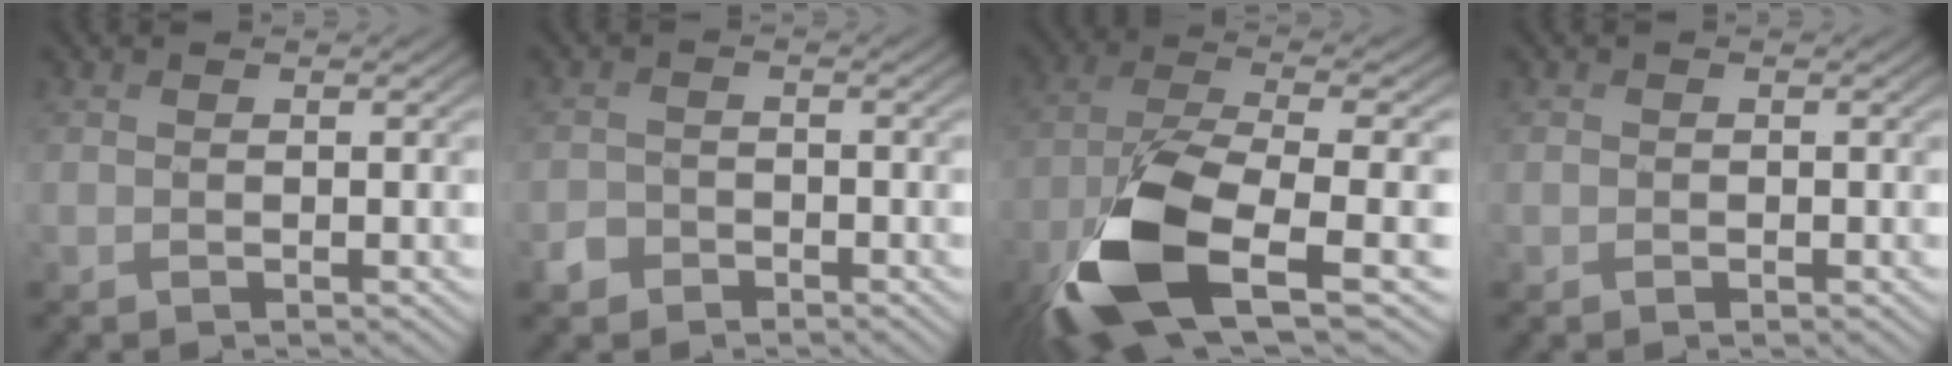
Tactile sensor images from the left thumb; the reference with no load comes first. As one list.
[{"total": 2.3, "force": [-1.6, 1.5, 0.4], "torque": [-0.008, -0.004, -0.038]}, {"total": 14.3, "force": [-5.5, 5.6, 12.0], "torque": [-0.260, -0.035, -0.102]}, {"total": 0.6, "force": [-0.2, 0.5, 0.1], "torque": [0.000, -0.005, -0.006]}]